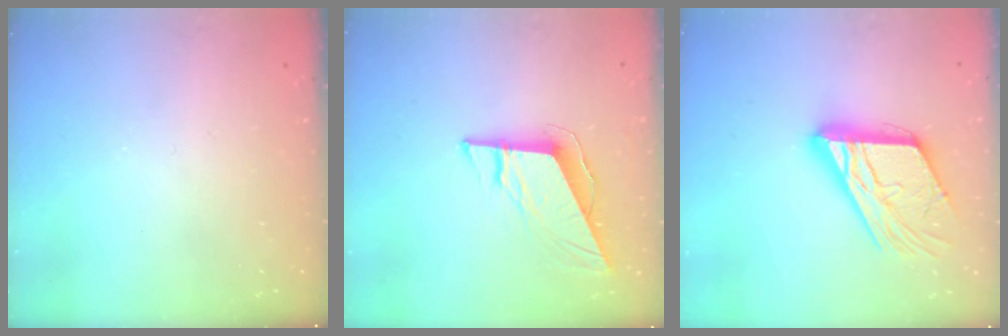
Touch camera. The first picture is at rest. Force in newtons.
{"total": 9.3, "press": 9.2, "slide": 1.3}
{"total": 19.7, "press": 19.6, "slide": 1.8}